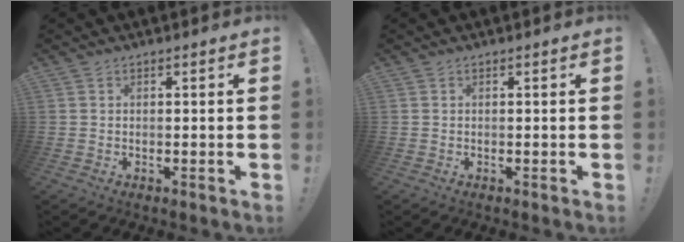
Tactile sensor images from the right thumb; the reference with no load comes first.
{"total": 0.0}